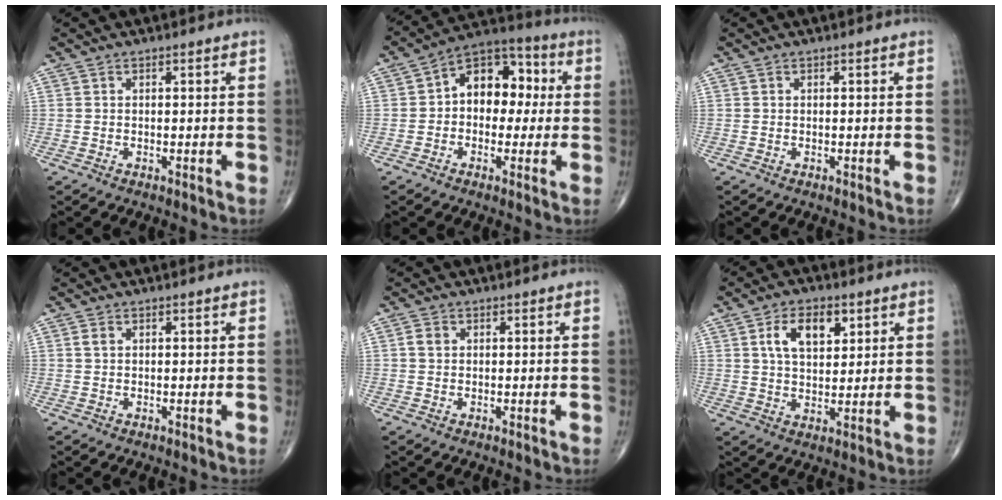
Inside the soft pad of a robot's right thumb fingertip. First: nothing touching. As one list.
[{"total": 12.1, "force": [1.0, 8.4, 8.6], "torque": [-0.085, 0.036, -0.001]}, {"total": 0.0}, {"total": 1.1, "force": [0.4, 0.7, 0.7], "torque": [-0.016, 0.003, 0.008]}, {"total": 1.6, "force": [0.3, 1.3, 0.9], "torque": [-0.016, 0.003, 0.006]}, {"total": 8.6, "force": [3.4, 4.9, 6.3], "torque": [-0.089, -0.008, 0.059]}]